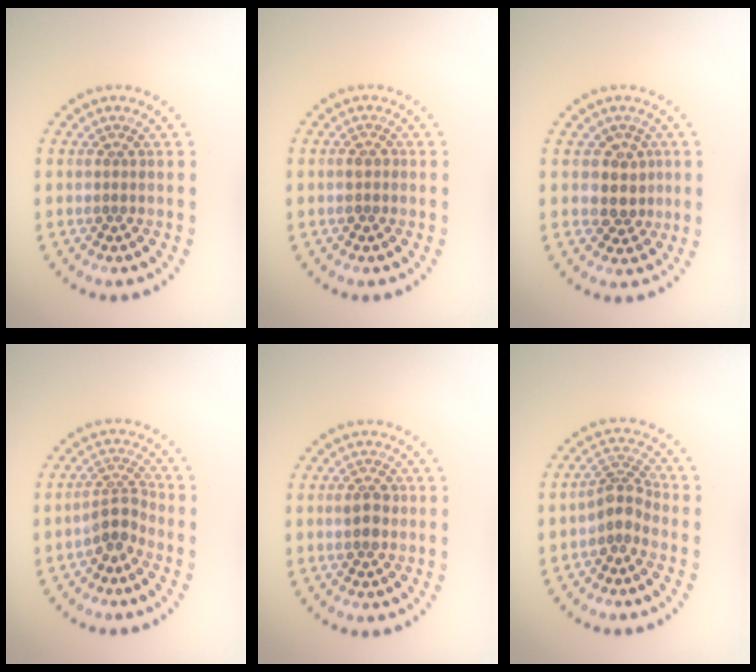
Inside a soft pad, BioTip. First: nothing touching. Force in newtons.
{"total": 1.1, "press": 1.1, "slide": 0.3}
{"total": 2.7, "press": 2.3, "slide": 1.5}
{"total": 2.5, "press": 1.8, "slide": 1.7}
{"total": 1.6, "press": 1.6, "slide": 0.1}
{"total": 2.5, "press": 1.9, "slide": 1.7}